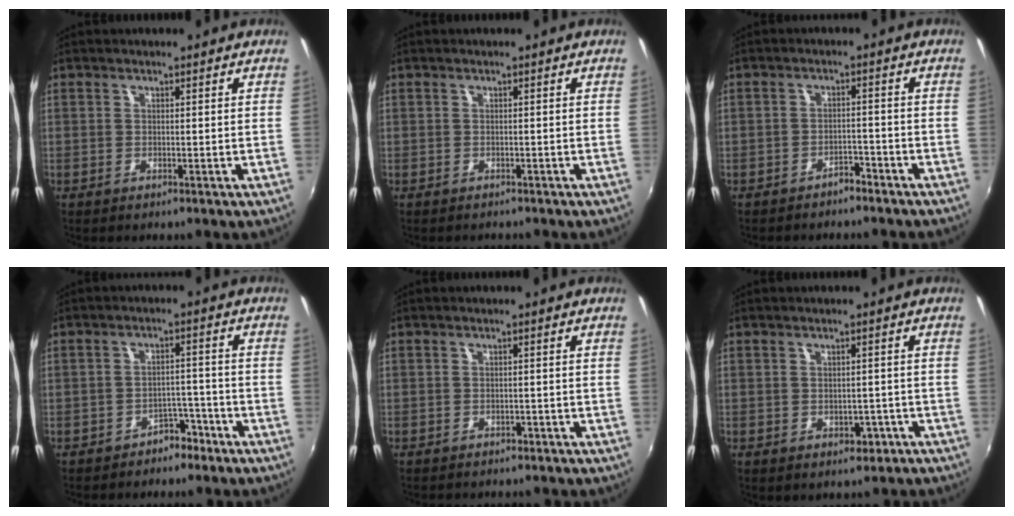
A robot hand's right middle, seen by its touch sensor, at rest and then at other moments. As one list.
[{"total": 1.2, "force": [-0.9, 0.8, 0.0], "torque": [-0.004, -0.001, -0.013]}, {"total": 3.1, "force": [-2.6, 1.6, 0.3], "torque": [-0.010, 0.015, -0.029]}, {"total": 4.9, "force": [-3.7, 3.0, 0.9], "torque": [-0.018, 0.027, -0.041]}, {"total": 3.7, "force": [-3.2, 1.5, 1.0], "torque": [-0.021, -0.008, -0.041]}, {"total": 3.5, "force": [-2.0, 2.5, 1.4], "torque": [-0.026, 0.007, -0.012]}]